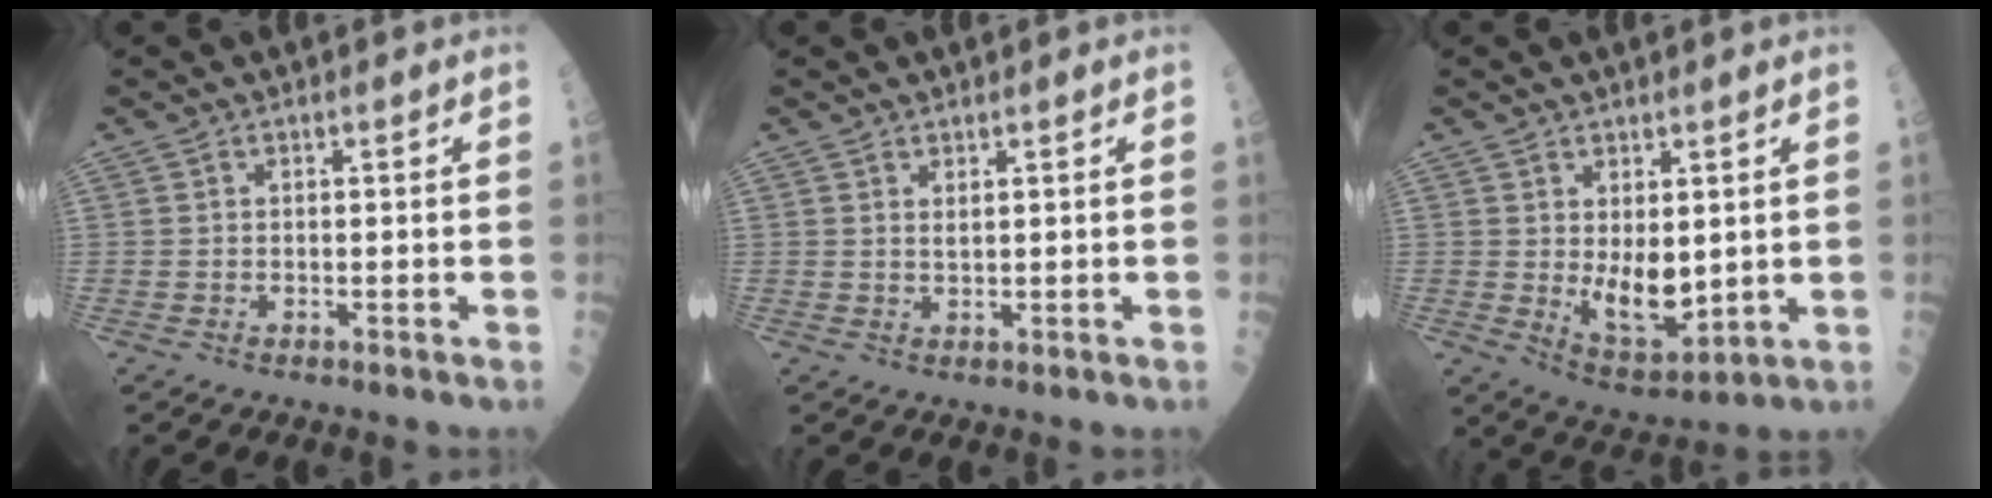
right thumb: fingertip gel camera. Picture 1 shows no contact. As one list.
[{"total": 1.1, "force": [0.6, 0.3, 0.8], "torque": [-0.013, -0.006, 0.013]}, {"total": 8.5, "force": [0.7, 4.6, 7.2], "torque": [-0.087, -0.025, 0.033]}]